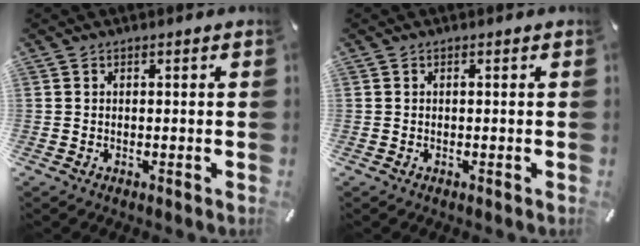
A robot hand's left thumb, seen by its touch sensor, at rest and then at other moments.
{"total": 0.0}